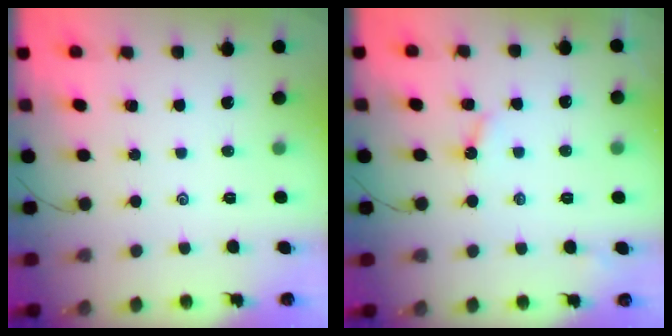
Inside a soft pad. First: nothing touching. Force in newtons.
{"total": 3.4, "press": 3.4, "slide": 0.3}